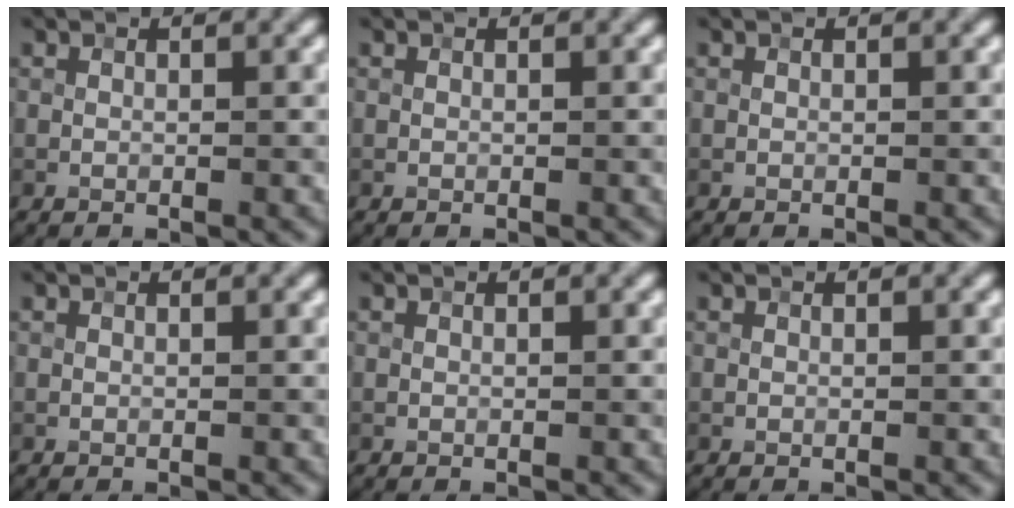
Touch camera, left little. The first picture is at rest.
{"total": 0.0}
{"total": 0.0}
{"total": 0.0}
{"total": 0.0}
{"total": 0.0}